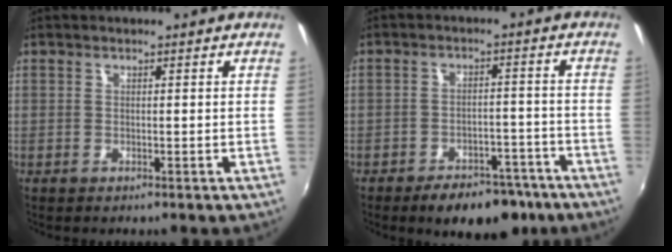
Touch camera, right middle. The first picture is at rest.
{"total": 10.3, "force": [-7.6, 5.1, 4.6], "torque": [-0.083, 0.022, -0.091]}